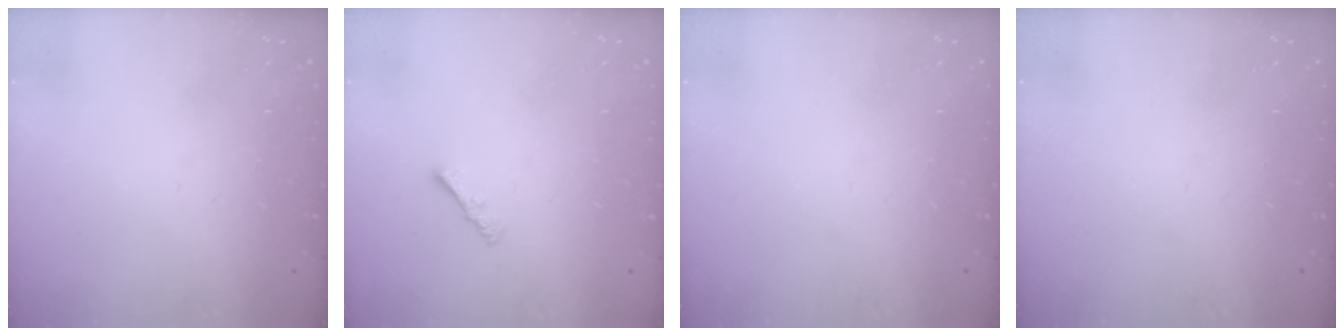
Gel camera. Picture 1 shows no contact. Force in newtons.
{"total": 1.6, "press": 1.5, "slide": 0.5}
{"total": 0.0}
{"total": 0.0}